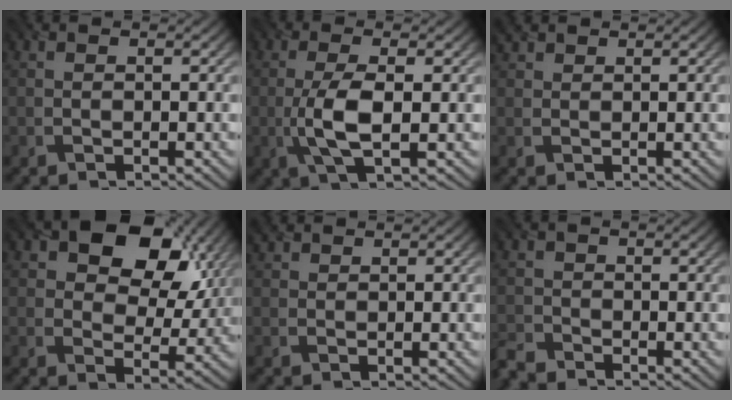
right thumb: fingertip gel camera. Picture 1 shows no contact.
{"total": 5.5, "force": [-0.7, 1.7, 5.2], "torque": [-0.118, 0.000, -0.017]}
{"total": 1.4, "force": [1.2, 0.8, 0.3], "torque": [-0.011, 0.008, 0.029]}
{"total": 13.9, "force": [6.1, 8.6, 9.0], "torque": [-0.136, 0.002, 0.093]}
{"total": 1.2, "force": [1.1, 0.5, 0.2], "torque": [-0.010, 0.007, 0.028]}
{"total": 2.9, "force": [-2.6, 1.3, 0.5], "torque": [-0.017, -0.007, -0.064]}